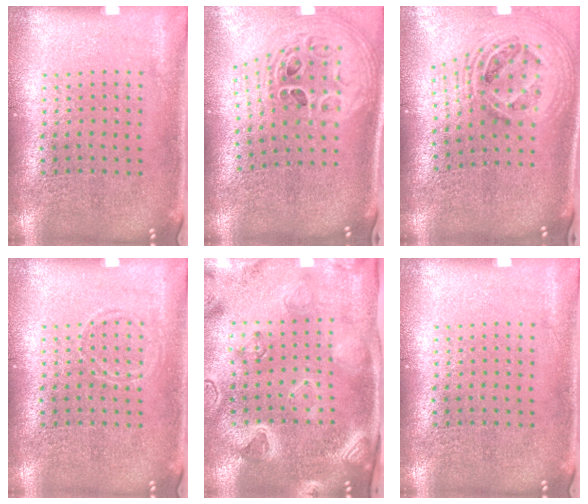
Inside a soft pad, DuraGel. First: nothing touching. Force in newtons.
{"total": 2.6, "press": 1.8, "slide": 1.8}
{"total": 2.2, "press": 1.7, "slide": 1.5}
{"total": 0.8, "press": 0.7, "slide": 0.2}
{"total": 3.1, "press": 3.1, "slide": 0.3}
{"total": 0.0}